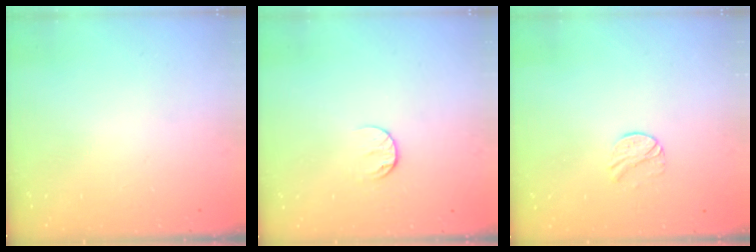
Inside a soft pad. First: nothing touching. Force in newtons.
{"total": 6.8, "press": 6.8, "slide": 0.4}
{"total": 6.6, "press": 6.6, "slide": 0.5}